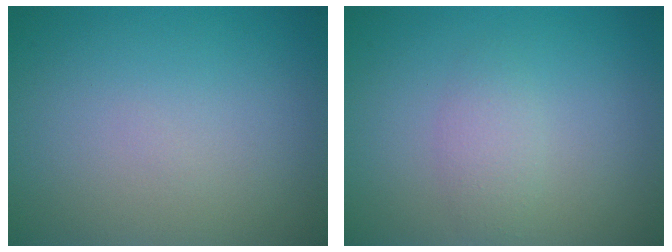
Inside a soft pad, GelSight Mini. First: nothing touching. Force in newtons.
{"total": 1.7, "press": 1.7, "slide": 0.0}